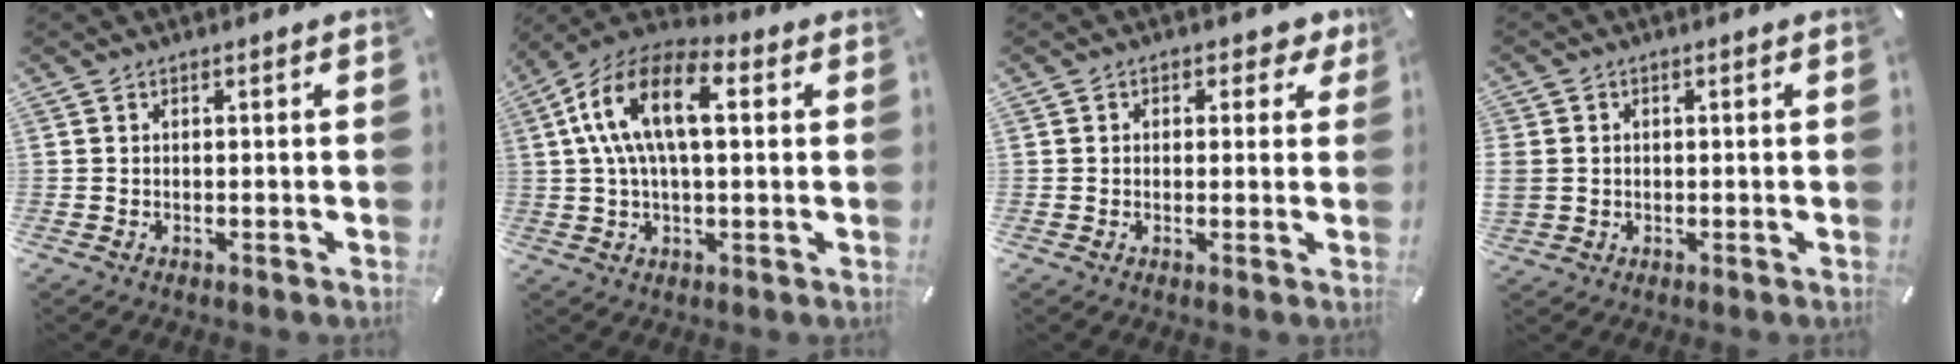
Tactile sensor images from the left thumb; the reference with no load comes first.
{"total": 14.4, "force": [3.7, 7.4, 11.7], "torque": [-0.247, 0.003, 0.062]}
{"total": 3.1, "force": [0.9, 2.5, 1.5], "torque": [-0.002, -0.003, 0.008]}
{"total": 3.3, "force": [0.2, 3.1, 1.1], "torque": [-0.027, 0.004, 0.003]}